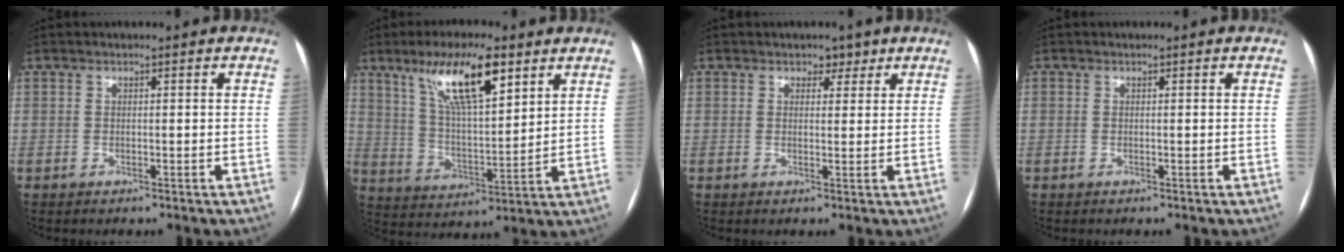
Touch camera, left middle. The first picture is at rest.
{"total": 13.2, "force": [7.7, 3.1, 10.2], "torque": [-0.188, 0.008, 0.143]}
{"total": 2.2, "force": [1.5, 1.5, 0.8], "torque": [-0.006, 0.002, 0.019]}
{"total": 0.0}